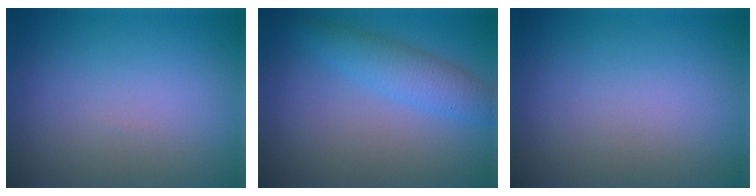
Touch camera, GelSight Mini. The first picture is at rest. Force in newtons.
{"total": 3.2, "press": 3.2, "slide": 0.1}
{"total": 0.0}